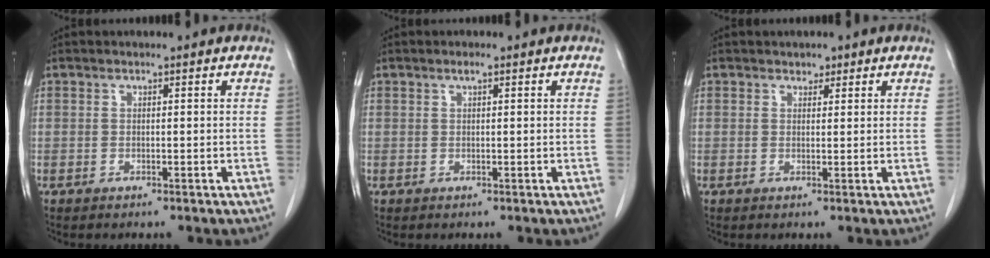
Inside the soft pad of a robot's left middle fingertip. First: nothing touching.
{"total": 0.8, "force": [0.5, 0.1, 0.6], "torque": [-0.011, 0.000, 0.007]}
{"total": 1.1, "force": [0.9, 0.7, 0.3], "torque": [-0.002, -0.004, 0.011]}